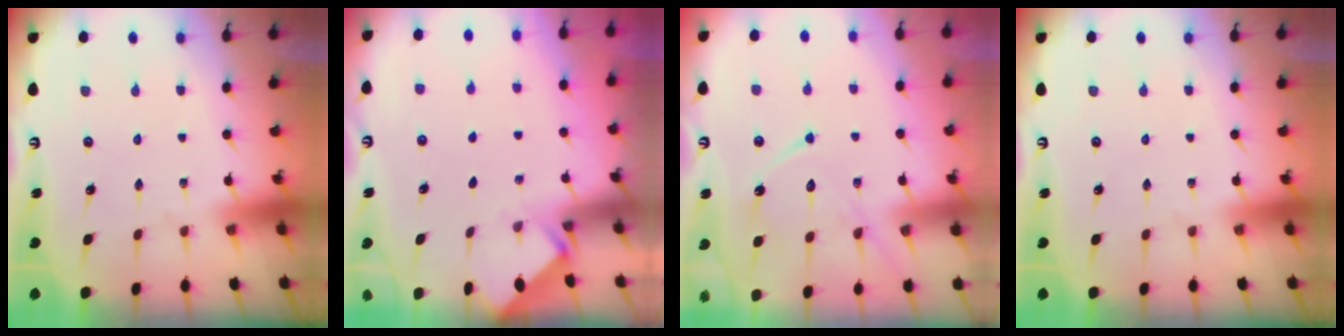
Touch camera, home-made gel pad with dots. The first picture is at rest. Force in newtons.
{"total": 2.5, "press": 2.4, "slide": 0.4}
{"total": 12.5, "press": 12.5, "slide": 1.2}
{"total": 0.0}